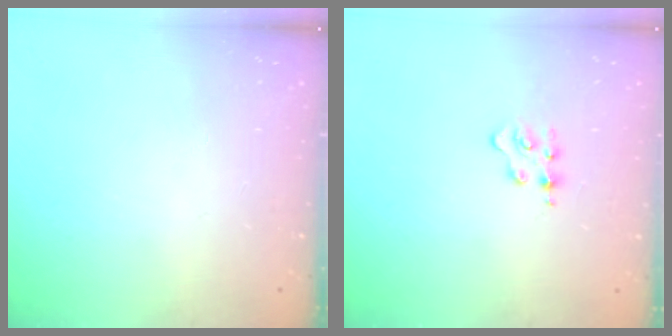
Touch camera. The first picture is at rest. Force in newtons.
{"total": 2.2, "press": 2.2, "slide": 0.5}